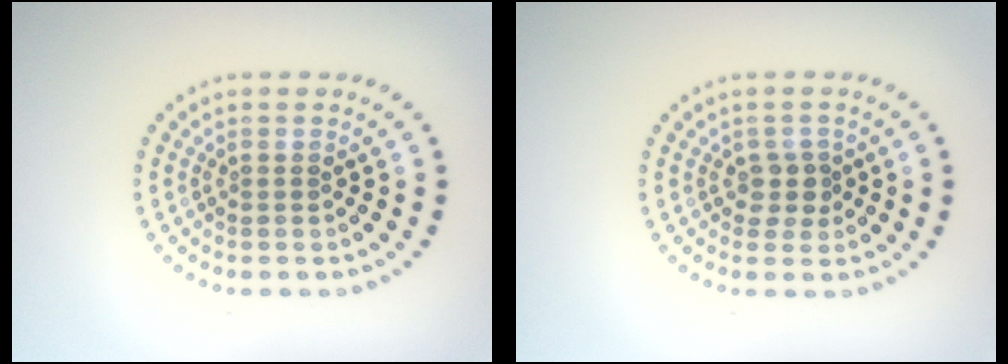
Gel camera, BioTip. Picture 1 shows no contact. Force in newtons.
{"total": 1.9, "press": 1.6, "slide": 1.0}